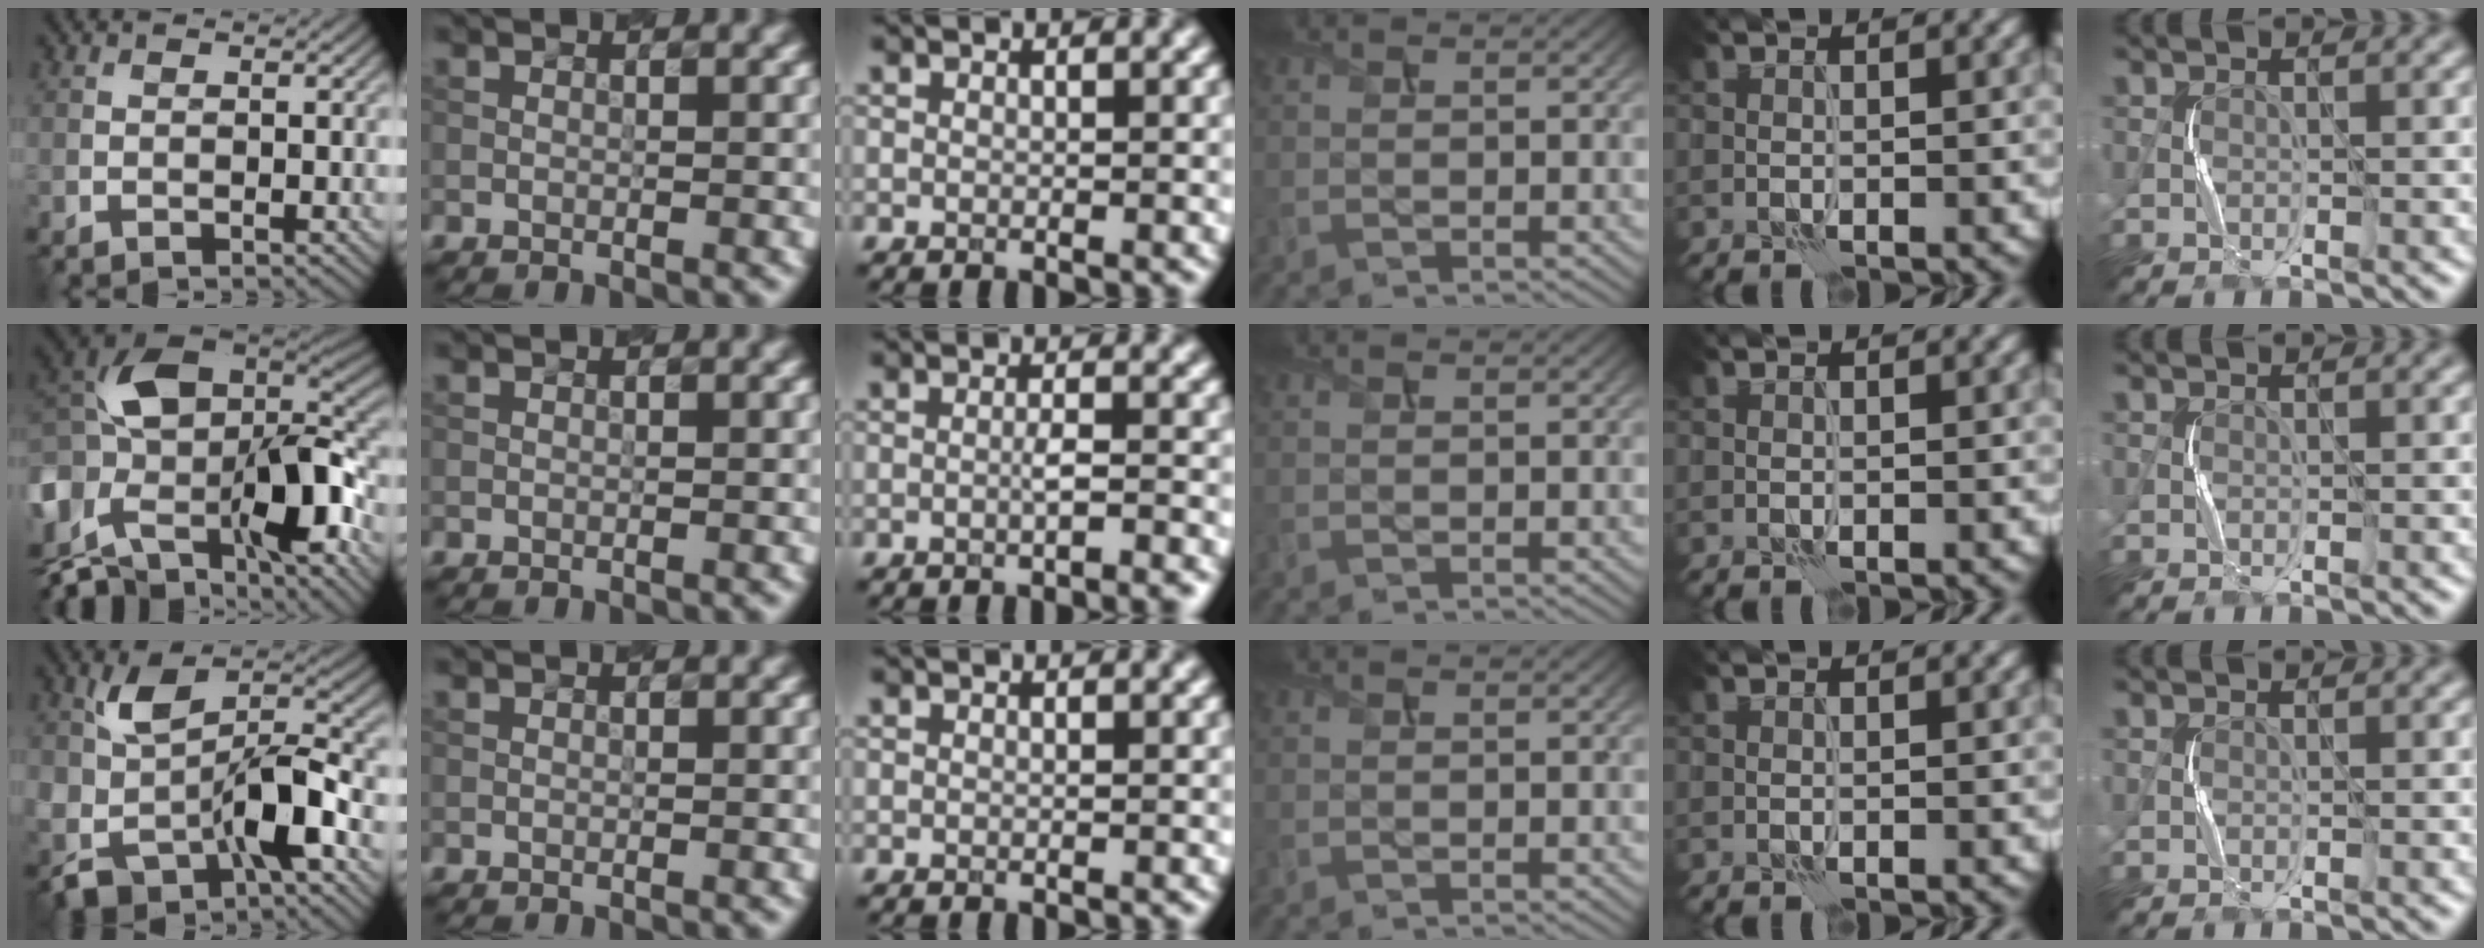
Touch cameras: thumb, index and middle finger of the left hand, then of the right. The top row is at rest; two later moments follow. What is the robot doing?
{"motion": "squeeze", "object": "stress ball aka squeeze ball"}